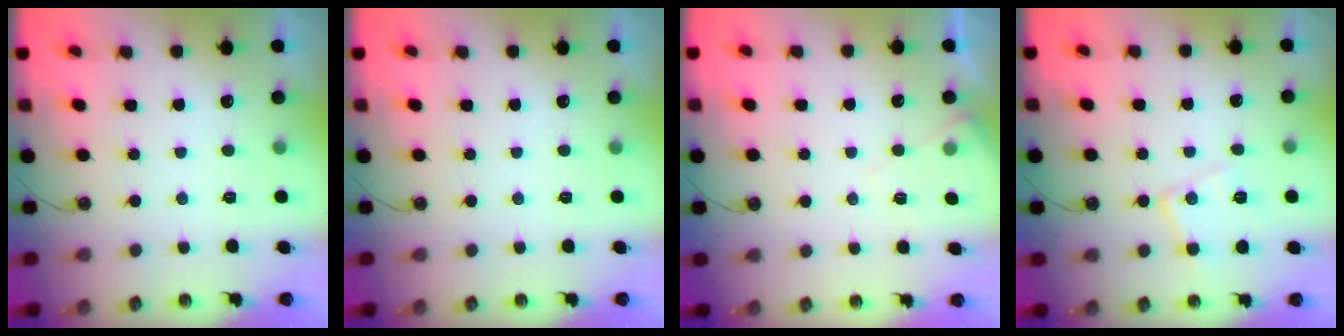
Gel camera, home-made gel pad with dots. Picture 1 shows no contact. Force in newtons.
{"total": 0.0}
{"total": 6.0, "press": 5.9, "slide": 0.9}
{"total": 10.7, "press": 10.7, "slide": 0.7}